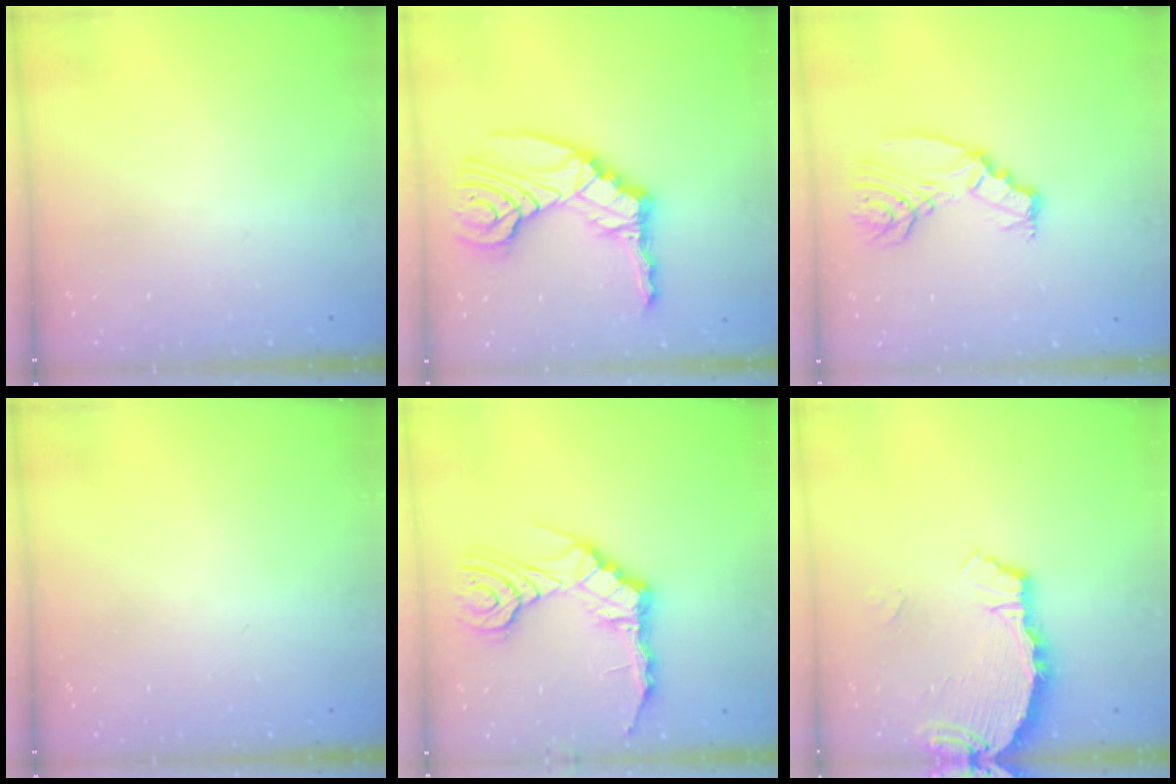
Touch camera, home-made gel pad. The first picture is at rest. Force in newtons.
{"total": 18.4, "press": 18.1, "slide": 3.3}
{"total": 9.6, "press": 9.5, "slide": 1.0}
{"total": 0.0}
{"total": 16.2, "press": 15.6, "slide": 4.4}
{"total": 3.4, "press": 3.4, "slide": 0.4}